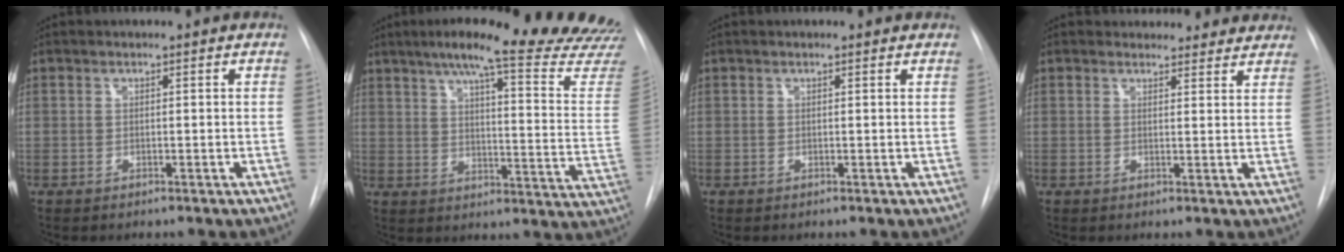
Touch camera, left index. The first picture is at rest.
{"total": 27.3, "force": [24.4, 0.7, 12.2], "torque": [-0.171, -0.103, 0.288]}
{"total": 1.1, "force": [1.0, 0.3, 0.4], "torque": [-0.012, 0.007, 0.007]}
{"total": 9.4, "force": [8.5, 3.7, 1.0], "torque": [0.024, 0.002, 0.078]}